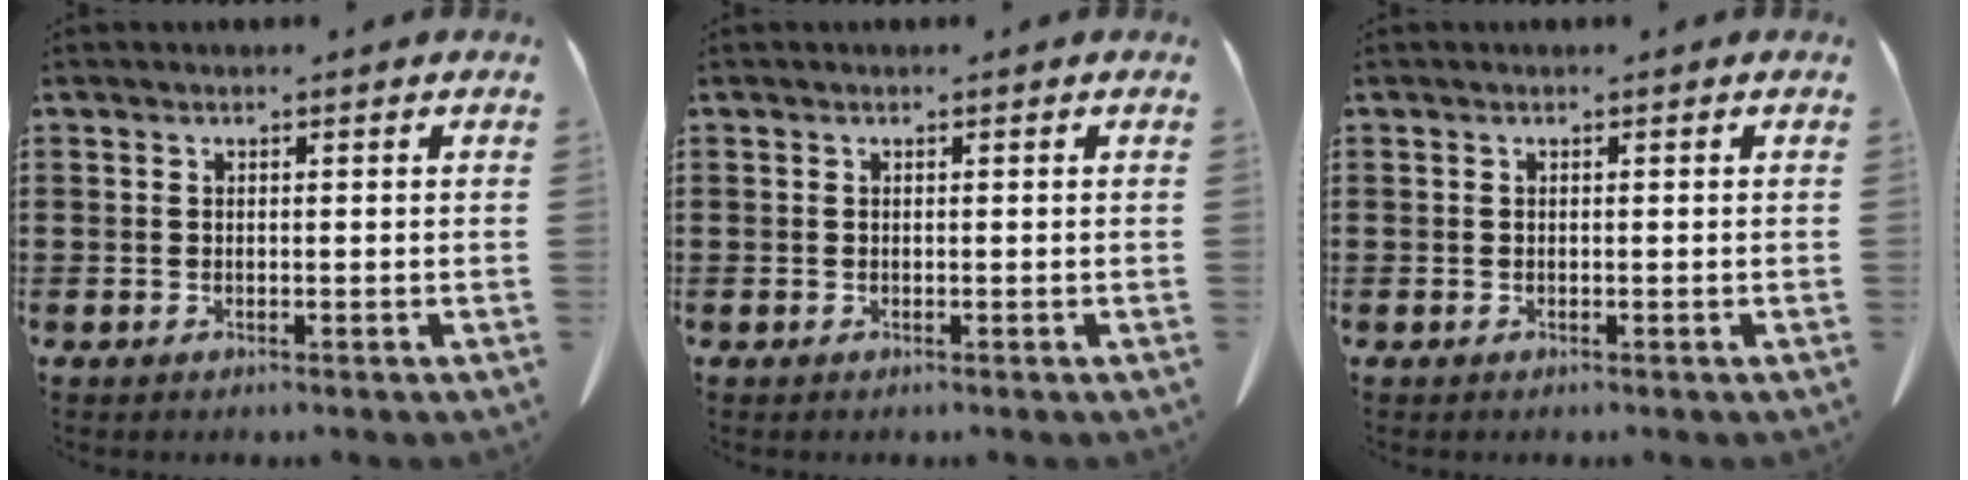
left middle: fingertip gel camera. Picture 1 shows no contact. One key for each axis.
{"total": 0.0}
{"total": 0.0}